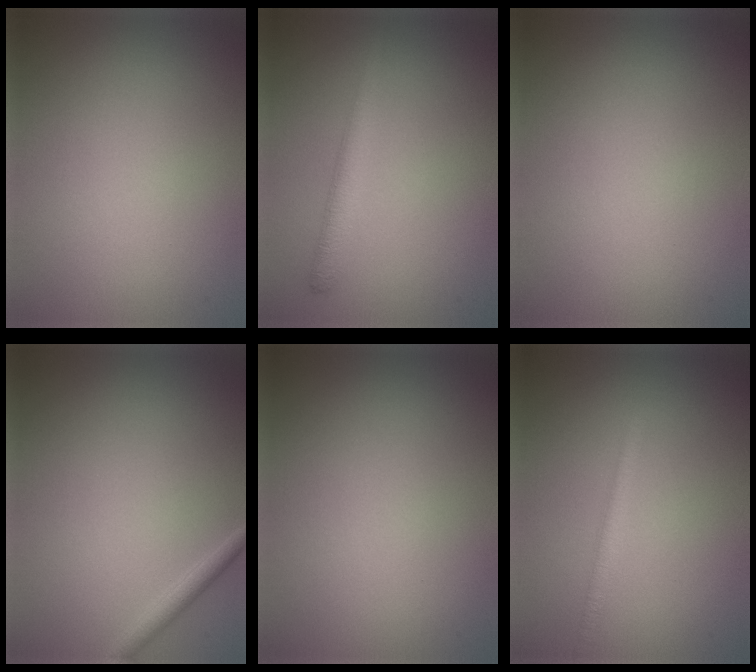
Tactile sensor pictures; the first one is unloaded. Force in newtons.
{"total": 2.2, "press": 2.2, "slide": 0.1}
{"total": 0.0}
{"total": 1.3, "press": 1.3, "slide": 0.1}
{"total": 0.0}
{"total": 1.8, "press": 1.8, "slide": 0.1}